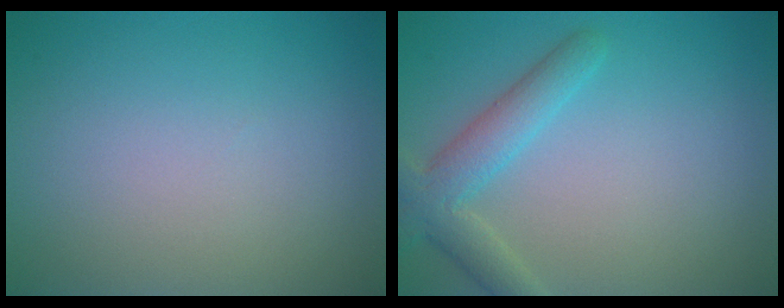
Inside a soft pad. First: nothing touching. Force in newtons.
{"total": 3.8, "press": 3.8, "slide": 0.1}